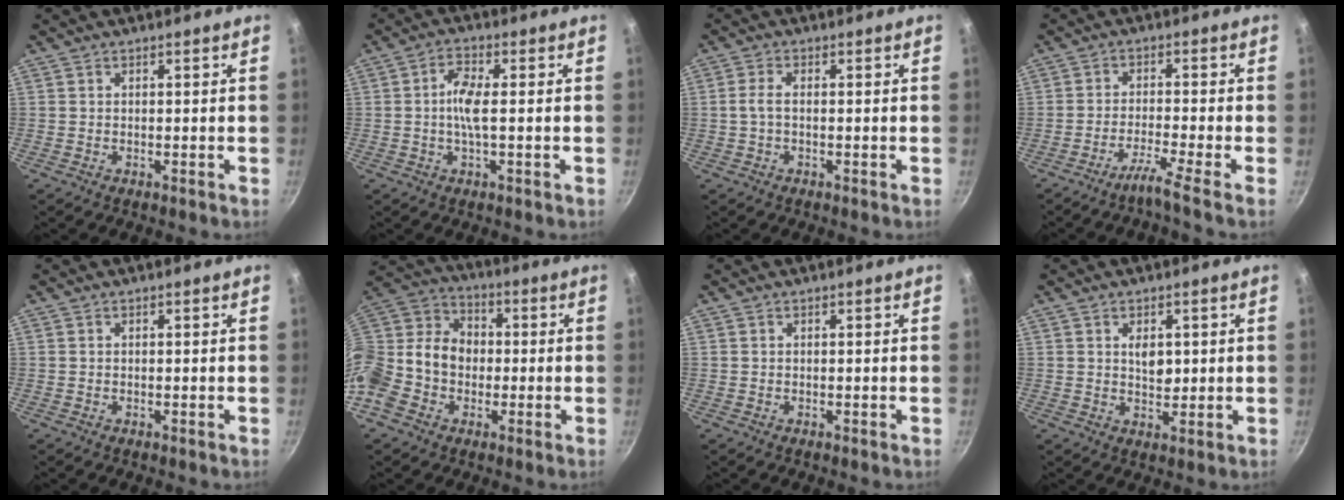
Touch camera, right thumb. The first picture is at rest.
{"total": 5.0, "force": [-0.2, 1.4, 4.8], "torque": [-0.106, 0.011, -0.010]}
{"total": 2.5, "force": [-0.3, 1.2, 2.2], "torque": [-0.055, 0.010, -0.009]}
{"total": 4.5, "force": [-3.2, -1.6, 2.8], "torque": [-0.071, 0.017, -0.064]}
{"total": 0.0}
{"total": 18.8, "force": [-3.9, 15.1, 10.4], "torque": [-0.201, 0.062, -0.089]}
{"total": 0.0}
{"total": 3.9, "force": [0.9, 2.4, 3.0], "torque": [-0.035, -0.011, 0.015]}